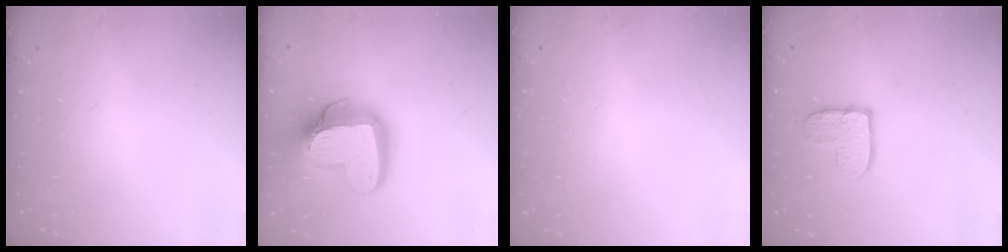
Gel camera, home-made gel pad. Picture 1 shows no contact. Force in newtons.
{"total": 21.9, "press": 21.8, "slide": 2.2}
{"total": 0.0}
{"total": 9.4, "press": 9.3, "slide": 0.7}